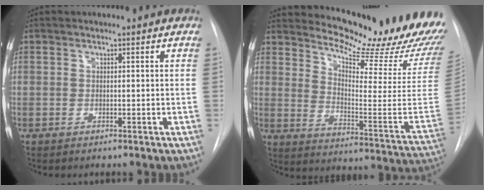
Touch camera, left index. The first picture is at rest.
{"total": 22.7, "force": [20.4, 2.7, 9.5], "torque": [-0.147, -0.112, 0.256]}